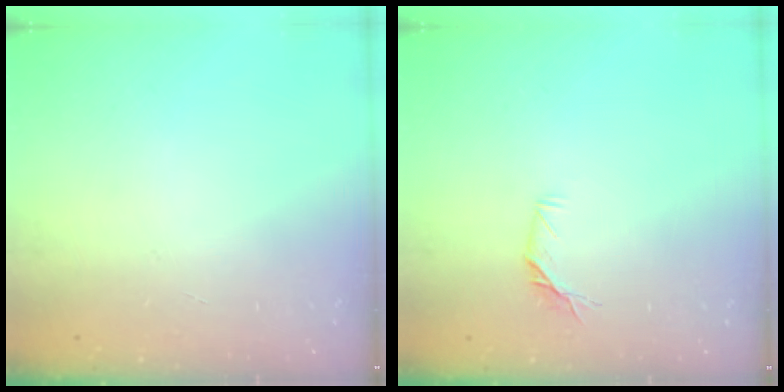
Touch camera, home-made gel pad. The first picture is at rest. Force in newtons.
{"total": 5.3, "press": 5.2, "slide": 1.1}